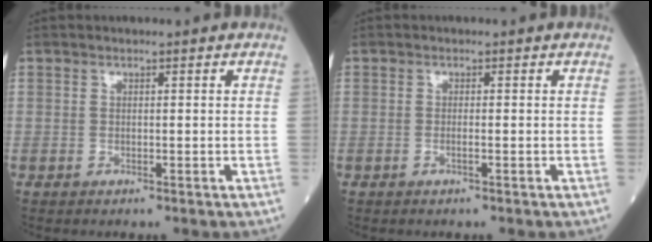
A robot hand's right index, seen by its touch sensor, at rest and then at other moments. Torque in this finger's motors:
{"motor_torque": [-0.17, 0.05, -0.02, 0.00]}